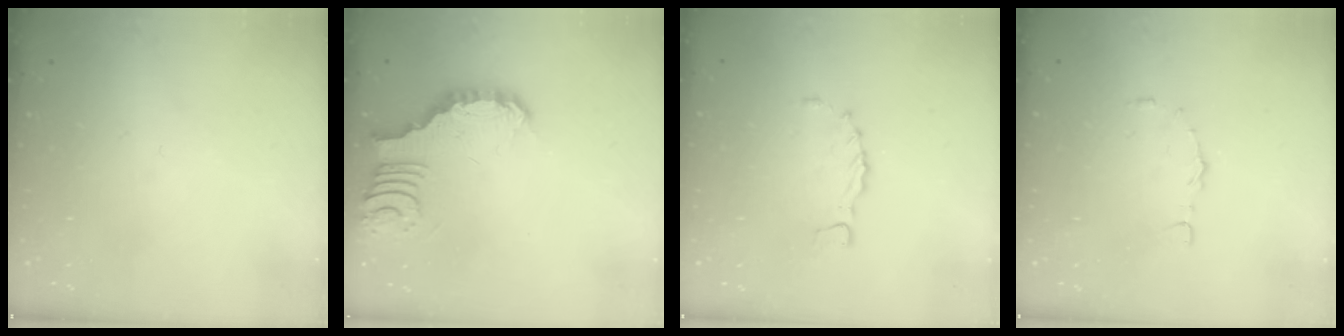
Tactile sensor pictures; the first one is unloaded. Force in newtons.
{"total": 3.8, "press": 3.8, "slide": 0.3}
{"total": 1.8, "press": 1.7, "slide": 0.3}
{"total": 5.1, "press": 5.0, "slide": 0.6}